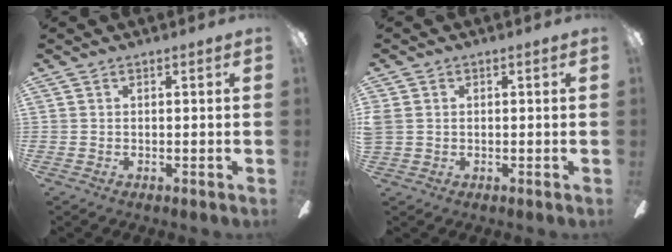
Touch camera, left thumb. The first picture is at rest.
{"total": 2.2, "force": [0.0, 1.8, 1.2], "torque": [-0.031, 0.004, -0.003]}